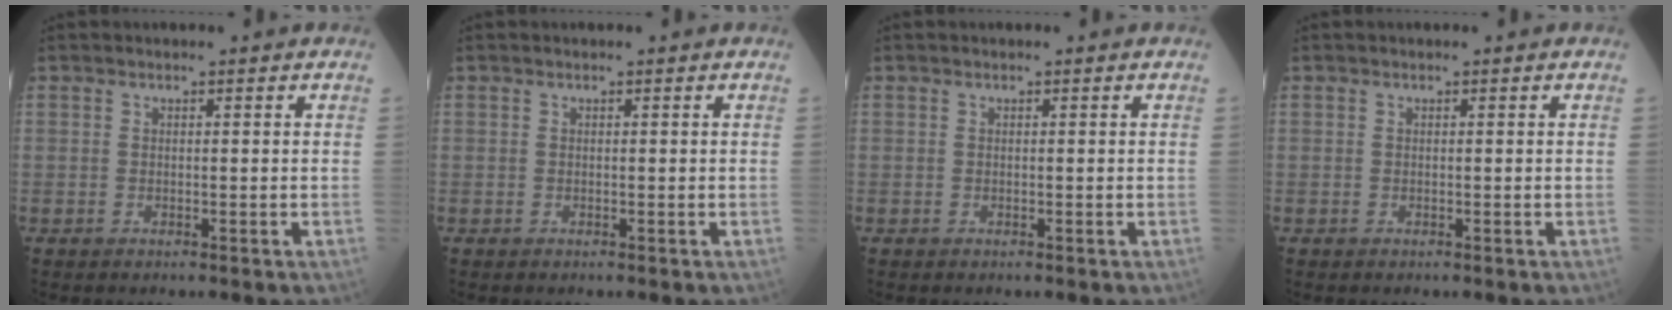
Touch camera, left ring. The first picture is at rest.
{"total": 0.0}
{"total": 0.0}
{"total": 0.0}